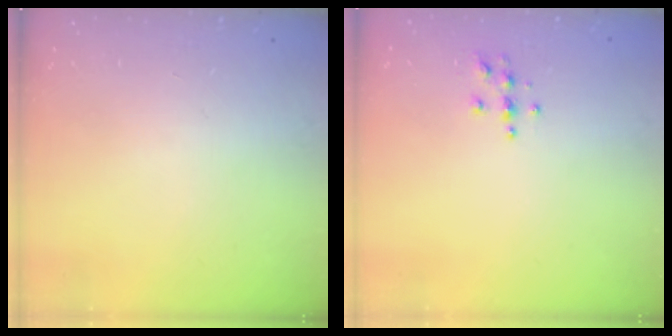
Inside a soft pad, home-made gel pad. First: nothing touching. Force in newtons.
{"total": 3.9, "press": 3.8, "slide": 0.4}